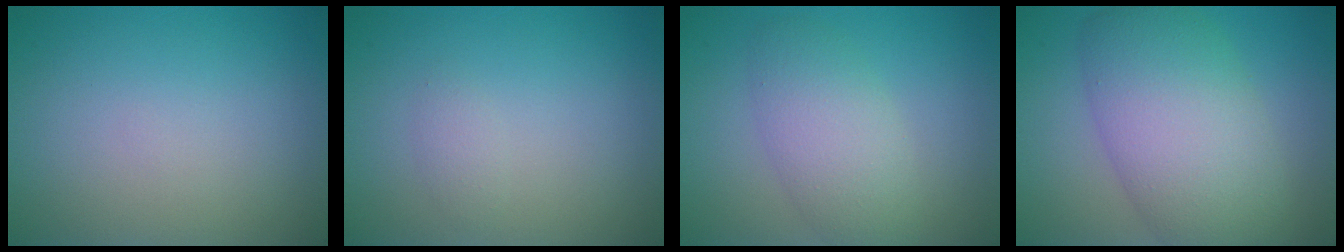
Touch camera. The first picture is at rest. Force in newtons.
{"total": 0.8, "press": 0.8, "slide": 0.0}
{"total": 4.3, "press": 4.3, "slide": 0.1}
{"total": 9.1, "press": 9.1, "slide": 0.5}